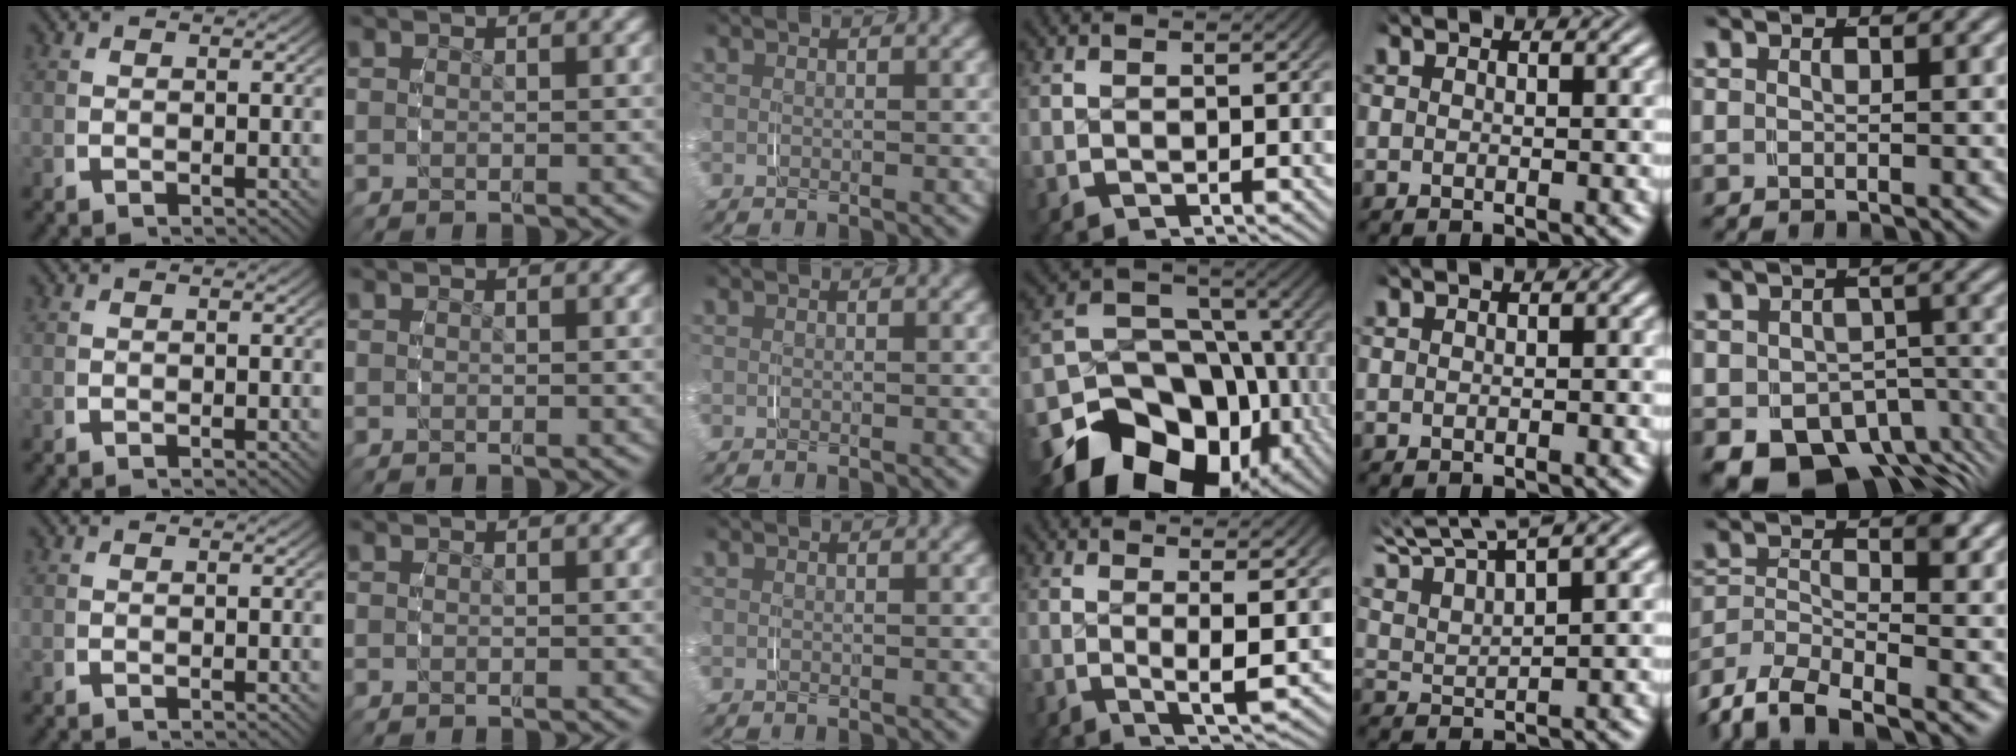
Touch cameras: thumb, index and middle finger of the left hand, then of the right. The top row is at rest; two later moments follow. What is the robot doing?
{"motion": "grasp_and_lifting", "object": "shoes"}